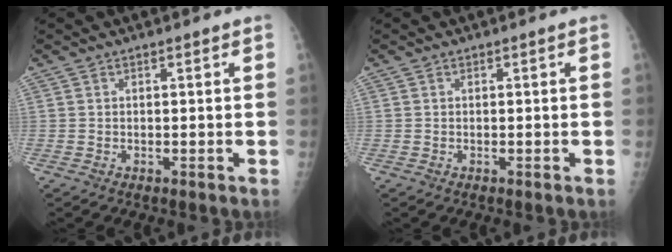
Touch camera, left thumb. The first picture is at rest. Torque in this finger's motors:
{"motor_torque": [0.00, 0.00, 0.00, 0.00, 0.00]}